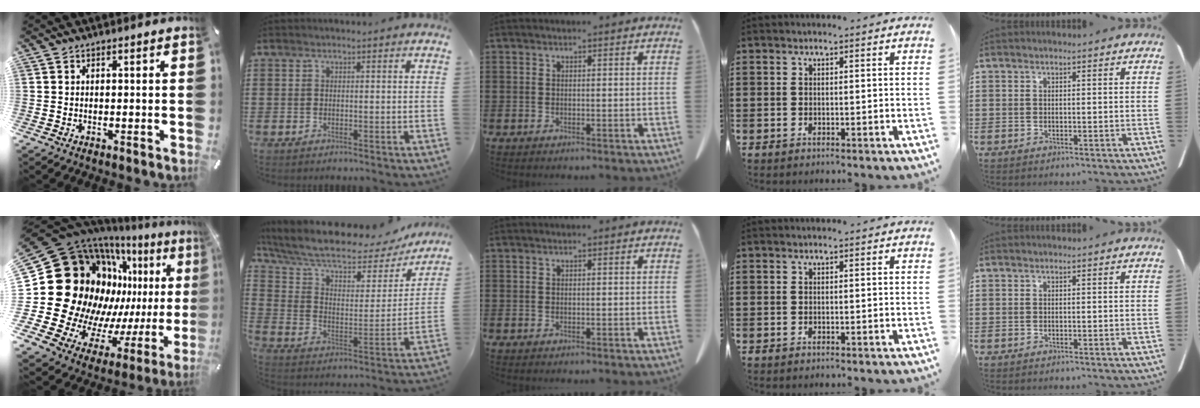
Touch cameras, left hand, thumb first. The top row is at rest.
{"thumb": {"total": 27.8, "force": [3.7, 21.9, 16.7], "torque": [-0.259, -0.109, 0.137]}, "index": {"total": 10.3, "force": [8.1, 2.7, 5.7], "torque": [-0.143, -0.045, 0.140]}}